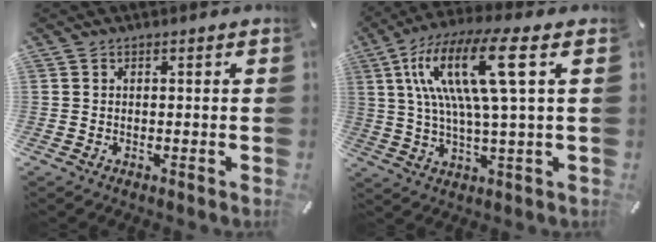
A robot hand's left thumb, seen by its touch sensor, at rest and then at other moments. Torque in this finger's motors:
{"motor_torque": [1.86, 3.15, 2.55, -0.21, 0.78]}